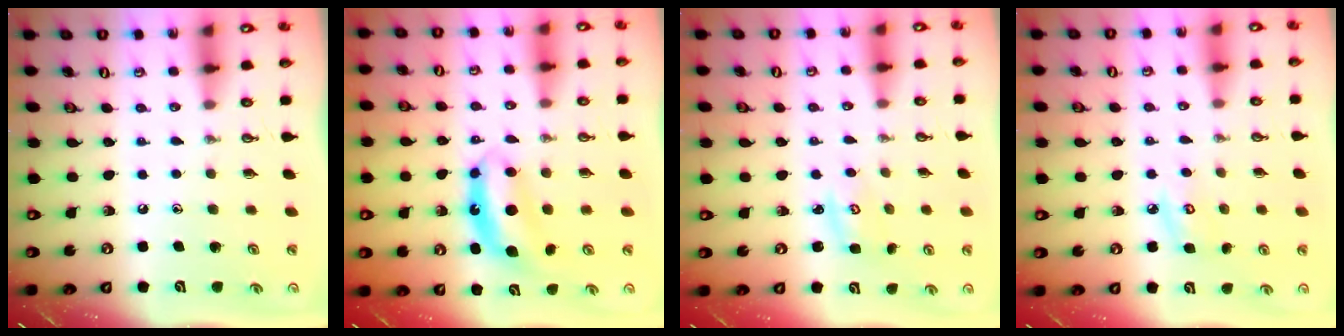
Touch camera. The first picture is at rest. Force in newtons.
{"total": 7.0, "press": 7.0, "slide": 0.2}
{"total": 2.8, "press": 2.8, "slide": 0.4}
{"total": 6.4, "press": 6.4, "slide": 0.5}